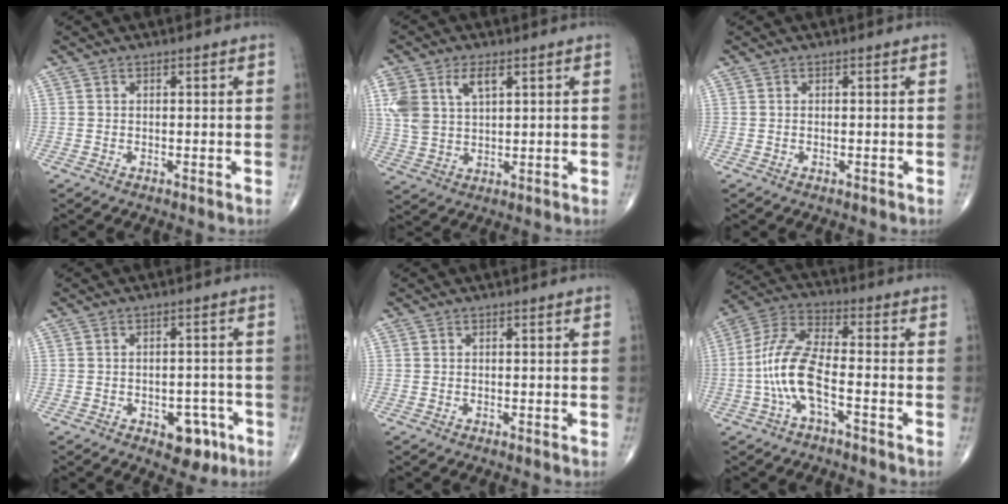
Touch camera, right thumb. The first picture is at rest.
{"total": 8.8, "force": [3.6, 4.9, 6.4], "torque": [-0.137, 0.001, 0.077]}
{"total": 0.0}
{"total": 6.4, "force": [-3.1, 3.8, 4.1], "torque": [-0.023, 0.020, -0.034]}
{"total": 0.0}
{"total": 11.0, "force": [-3.2, 3.7, 9.8], "torque": [-0.219, 0.040, -0.067]}